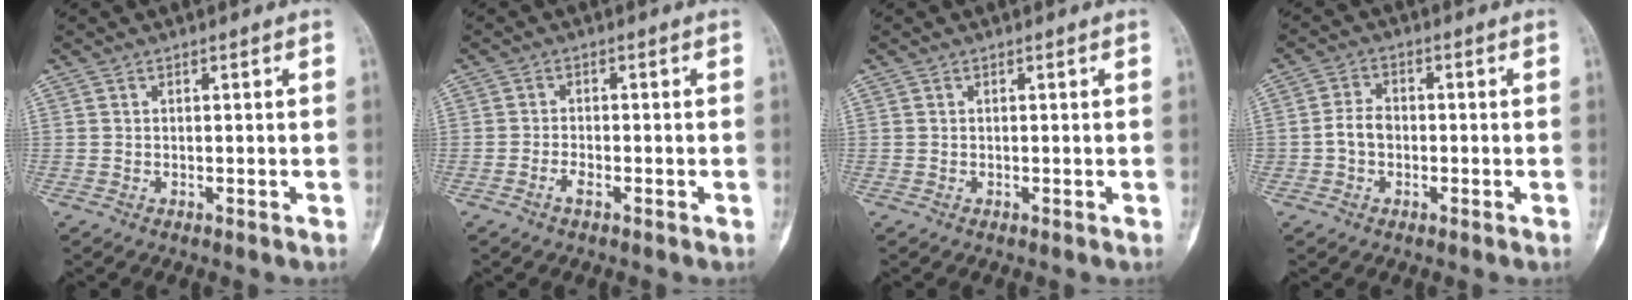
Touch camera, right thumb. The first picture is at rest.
{"total": 1.9, "force": [-1.2, 0.7, 1.3], "torque": [-0.027, 0.007, -0.024]}
{"total": 0.0}
{"total": 3.9, "force": [-0.9, 2.9, 2.5], "torque": [-0.040, 0.016, -0.022]}